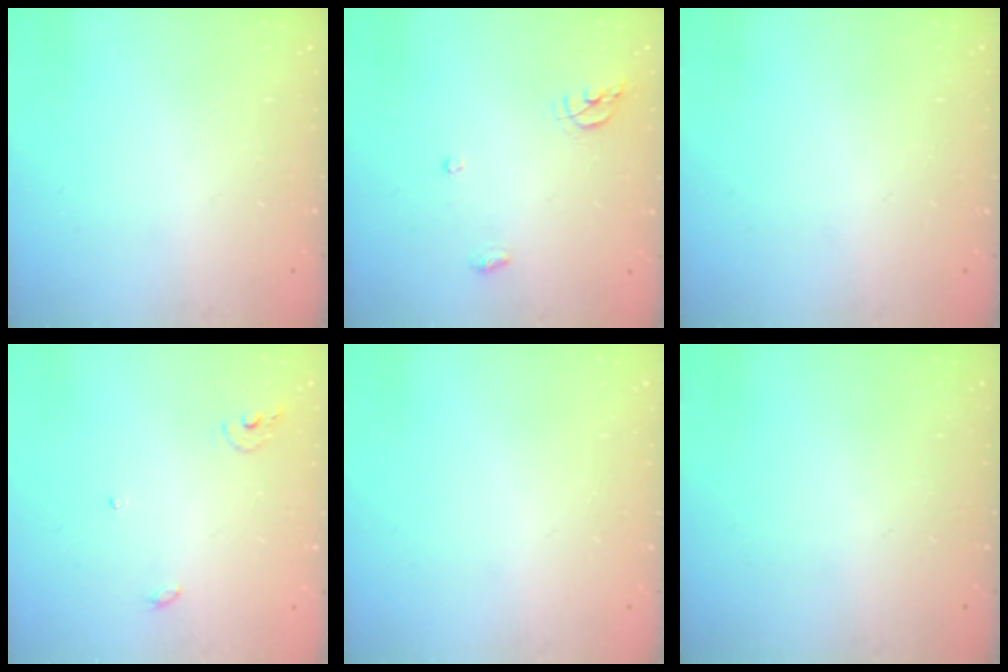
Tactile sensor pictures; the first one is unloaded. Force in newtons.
{"total": 6.5, "press": 6.5, "slide": 0.1}
{"total": 0.0}
{"total": 5.2, "press": 5.2, "slide": 0.4}
{"total": 0.0}
{"total": 0.0}